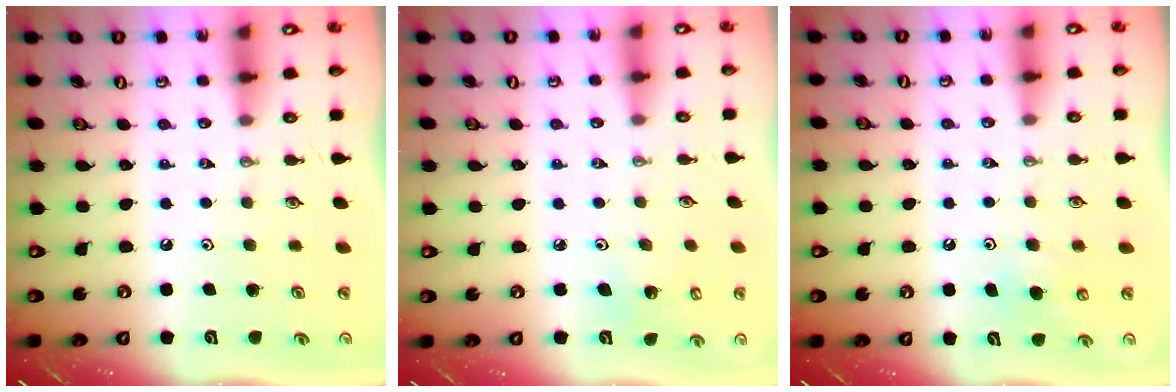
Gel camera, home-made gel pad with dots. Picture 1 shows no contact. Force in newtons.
{"total": 4.8, "press": 4.7, "slide": 1.0}
{"total": 5.8, "press": 5.7, "slide": 1.0}